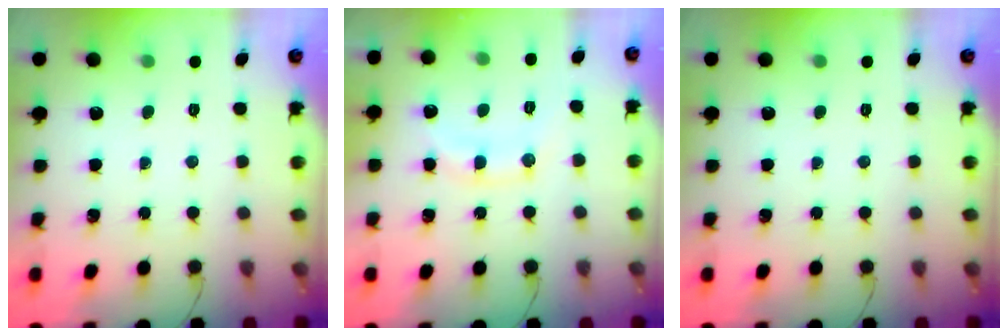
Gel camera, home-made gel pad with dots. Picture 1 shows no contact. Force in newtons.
{"total": 9.9, "press": 9.9, "slide": 0.2}
{"total": 0.0}